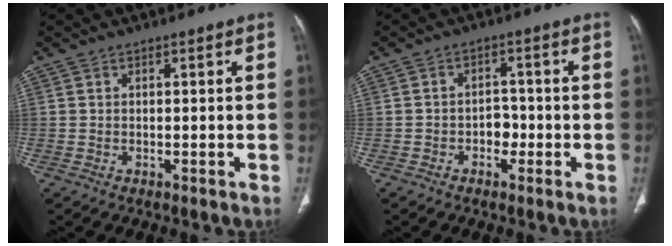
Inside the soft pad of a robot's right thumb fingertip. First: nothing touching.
{"total": 3.3, "force": [-1.2, 2.5, 1.8], "torque": [-0.004, 0.015, -0.024]}